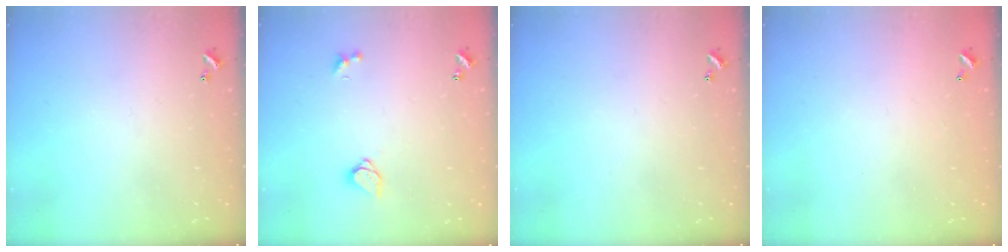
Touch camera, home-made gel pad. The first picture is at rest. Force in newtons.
{"total": 1.6, "press": 1.5, "slide": 0.3}
{"total": 0.0}
{"total": 2.8, "press": 2.8, "slide": 0.1}